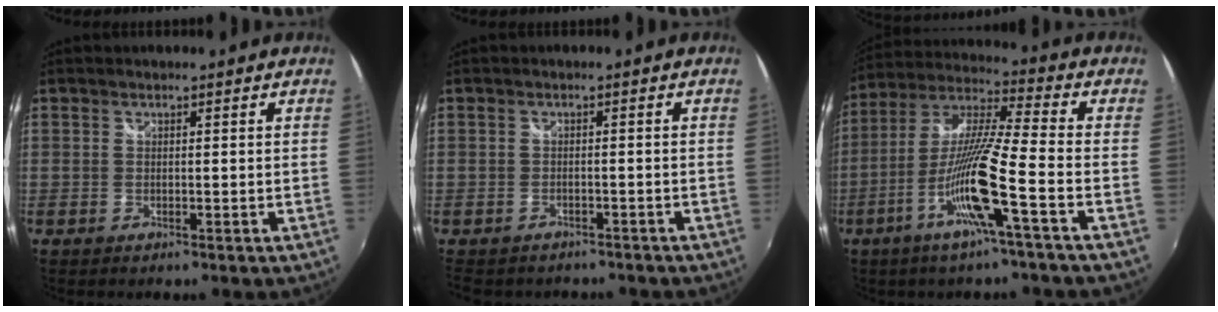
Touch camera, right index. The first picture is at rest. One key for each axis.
{"total": 5.8, "fx": -4.7, "fy": 3.1, "fz": 1.4, "tx": -0.039, "ty": -0.002, "tz": -0.072}
{"total": 14.5, "fx": -6.4, "fy": -0.7, "fz": 13.0, "tx": -0.249, "ty": -0.016, "tz": -0.127}